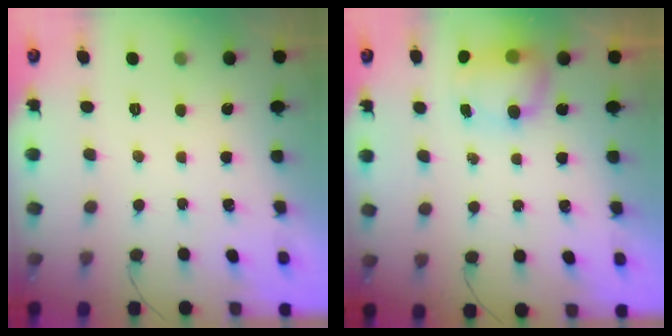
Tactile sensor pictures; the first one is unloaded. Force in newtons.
{"total": 8.2, "press": 8.1, "slide": 1.4}